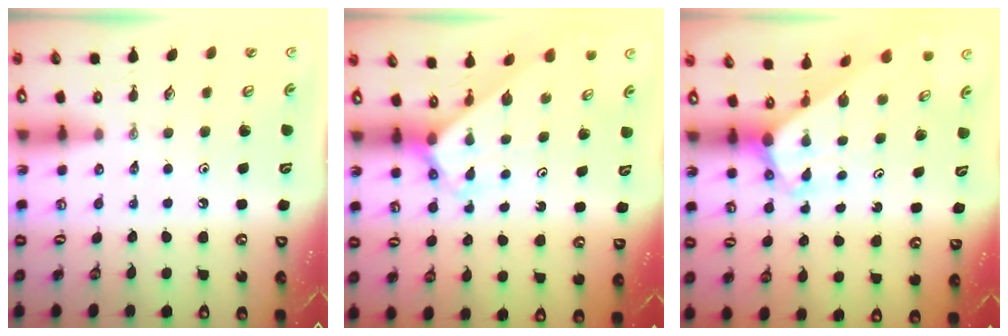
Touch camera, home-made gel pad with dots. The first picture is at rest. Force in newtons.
{"total": 2.7, "press": 2.7, "slide": 0.2}
{"total": 3.5, "press": 3.5, "slide": 0.1}